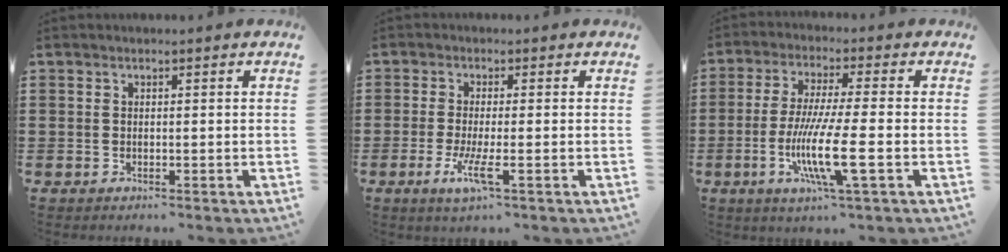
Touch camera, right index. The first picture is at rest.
{"total": 4.7, "force": [-1.8, 0.4, 4.4], "torque": [-0.093, -0.017, -0.036]}
{"total": 10.9, "force": [-3.1, 0.9, 10.4], "torque": [-0.216, -0.019, -0.064]}